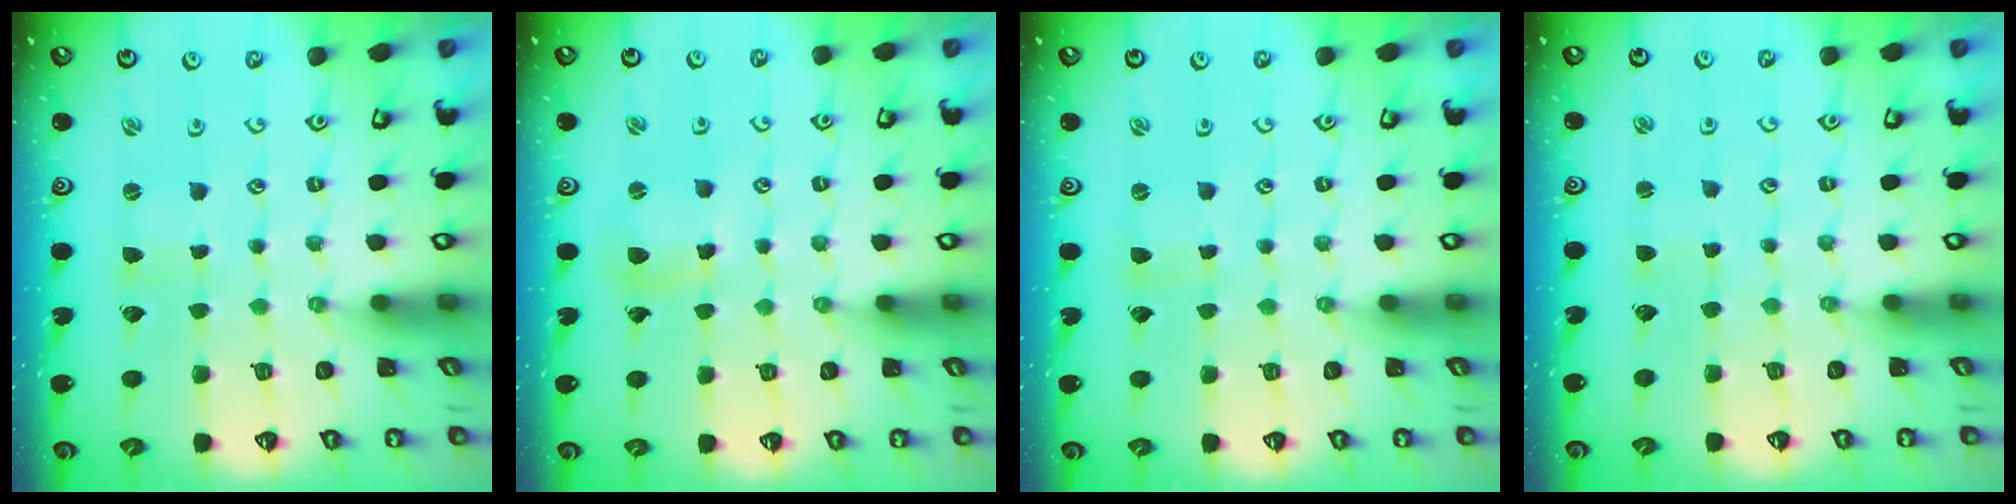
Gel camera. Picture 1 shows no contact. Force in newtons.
{"total": 5.8, "press": 5.7, "slide": 0.6}
{"total": 0.0}
{"total": 1.8, "press": 1.8, "slide": 0.2}